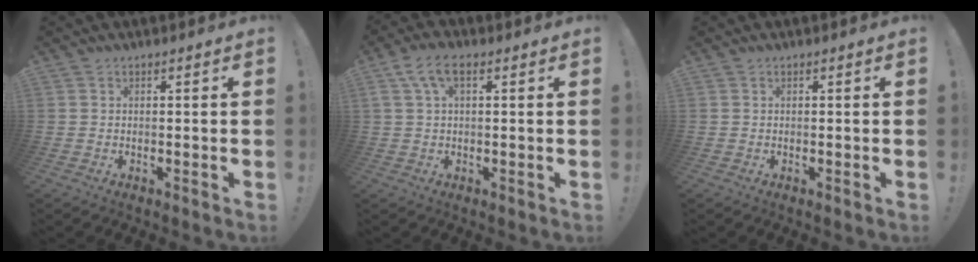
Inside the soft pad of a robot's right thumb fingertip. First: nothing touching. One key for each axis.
{"total": 6.6, "fx": 2.3, "fy": 3.1, "fz": 5.3, "tx": -0.096, "ty": 0.008, "tz": 0.047}
{"total": 0.0}